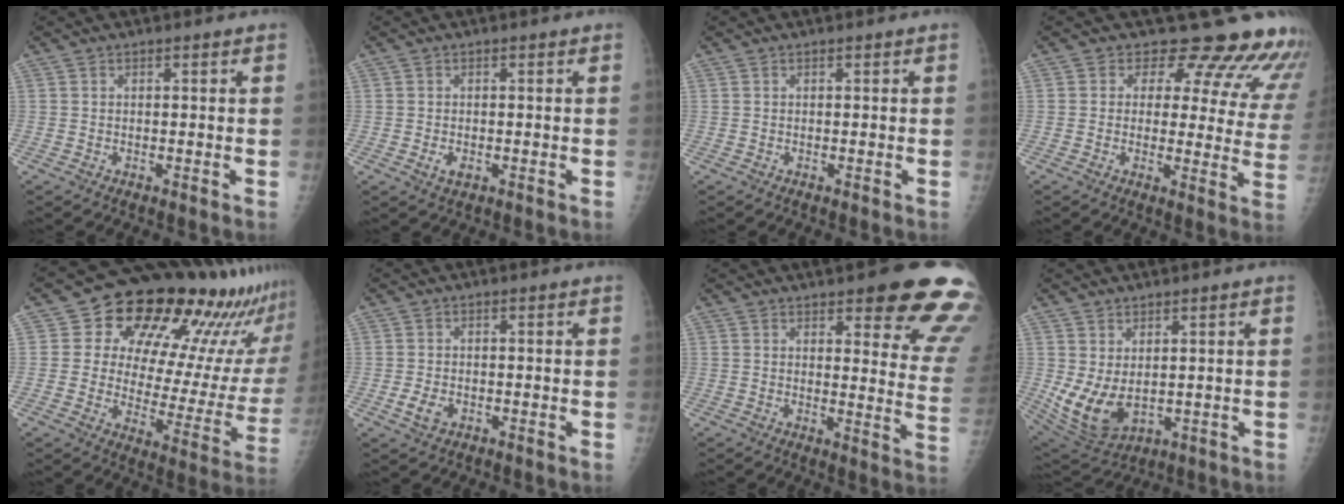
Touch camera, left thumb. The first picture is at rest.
{"total": 2.1, "force": [-0.6, 1.3, 1.5], "torque": [-0.024, -0.002, -0.007]}
{"total": 0.0}
{"total": 16.6, "force": [14.3, 6.5, 5.3], "torque": [-0.011, -0.099, 0.141]}
{"total": 23.7, "force": [16.9, 9.9, 13.2], "torque": [-0.144, -0.086, 0.225]}
{"total": 3.0, "force": [-0.9, 2.1, 1.9], "torque": [-0.037, 0.000, -0.013]}
{"total": 17.6, "force": [11.9, 4.8, 12.1], "torque": [-0.107, -0.065, 0.132]}
{"total": 9.6, "force": [0.9, 5.9, 7.5], "torque": [-0.136, -0.021, 0.041]}